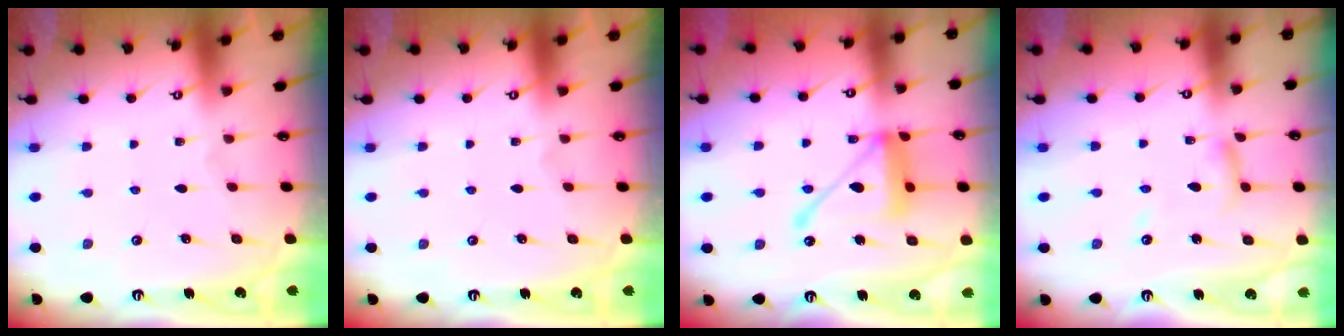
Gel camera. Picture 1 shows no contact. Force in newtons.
{"total": 0.0}
{"total": 14.8, "press": 14.7, "slide": 1.5}
{"total": 7.0, "press": 7.0, "slide": 0.5}